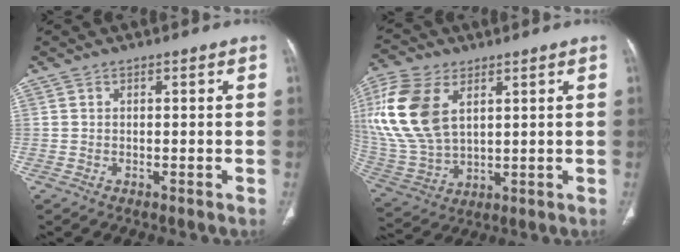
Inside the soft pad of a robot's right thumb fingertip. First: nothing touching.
{"total": 18.8, "force": [6.1, 11.3, 13.7], "torque": [-0.305, -0.016, 0.124]}